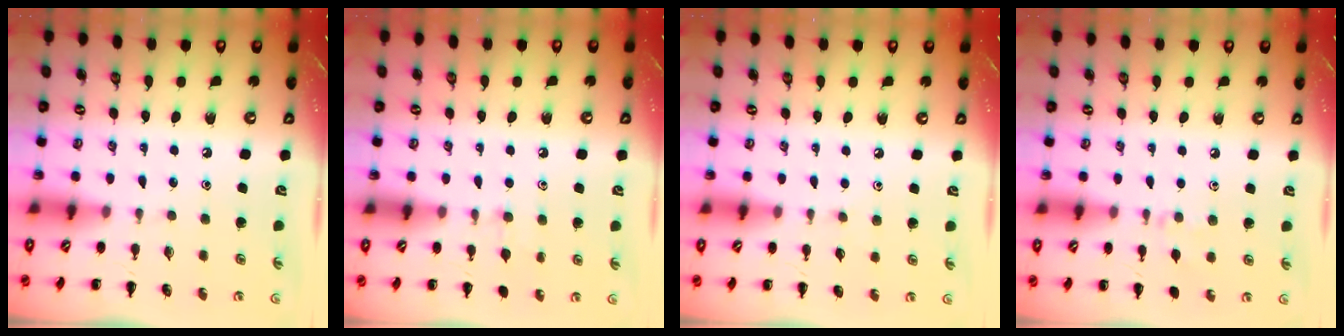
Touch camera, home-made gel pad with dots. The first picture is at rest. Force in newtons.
{"total": 5.3, "press": 4.9, "slide": 2.0}
{"total": 2.9, "press": 2.7, "slide": 1.1}
{"total": 5.5, "press": 5.1, "slide": 1.9}